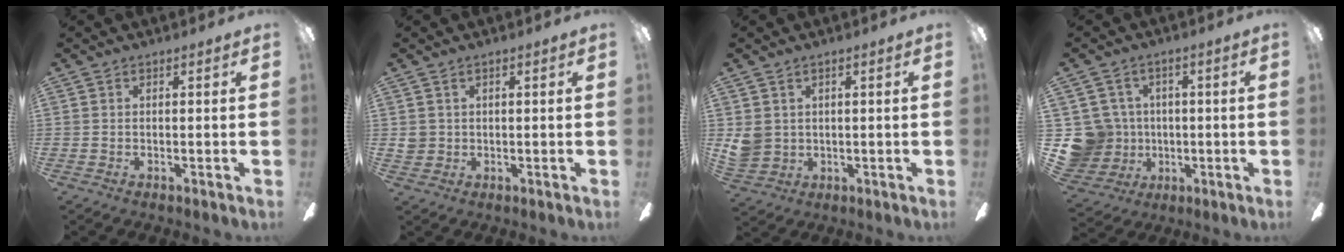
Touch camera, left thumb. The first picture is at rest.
{"total": 2.5, "force": [0.7, 2.4, 0.6], "torque": [-0.014, 0.006, 0.013]}
{"total": 4.9, "force": [1.6, 4.4, 1.4], "torque": [-0.036, 0.003, 0.034]}
{"total": 11.3, "force": [-0.3, 10.9, 2.8], "torque": [-0.112, 0.011, 0.004]}